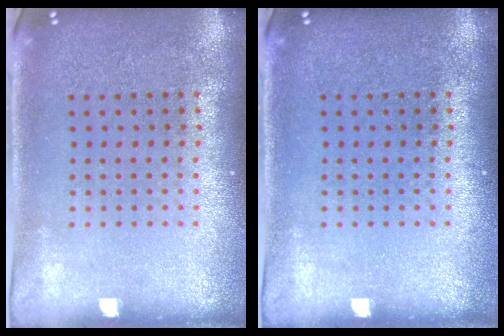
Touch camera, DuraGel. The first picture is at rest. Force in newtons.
{"total": 0.0}